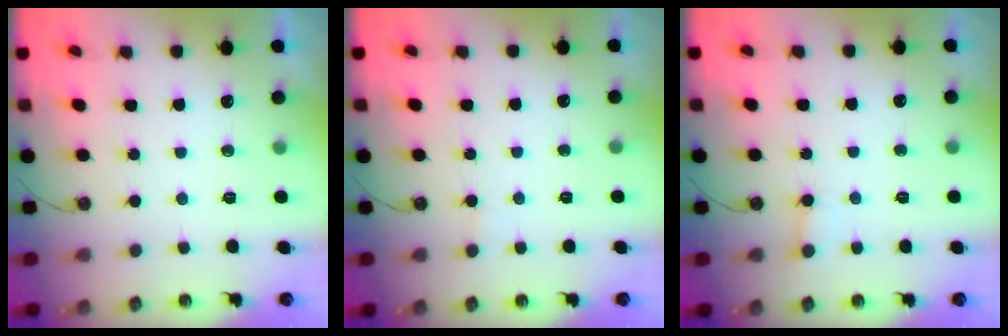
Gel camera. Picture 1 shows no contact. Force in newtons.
{"total": 2.9, "press": 2.9, "slide": 0.2}
{"total": 3.7, "press": 3.7, "slide": 0.3}